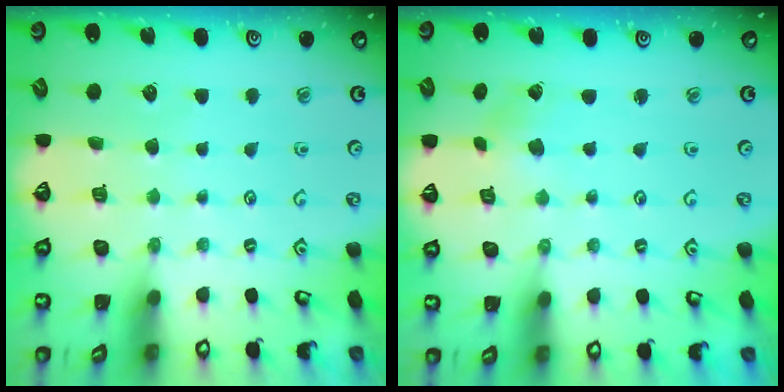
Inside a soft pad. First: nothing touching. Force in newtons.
{"total": 0.7, "press": 0.7, "slide": 0.0}